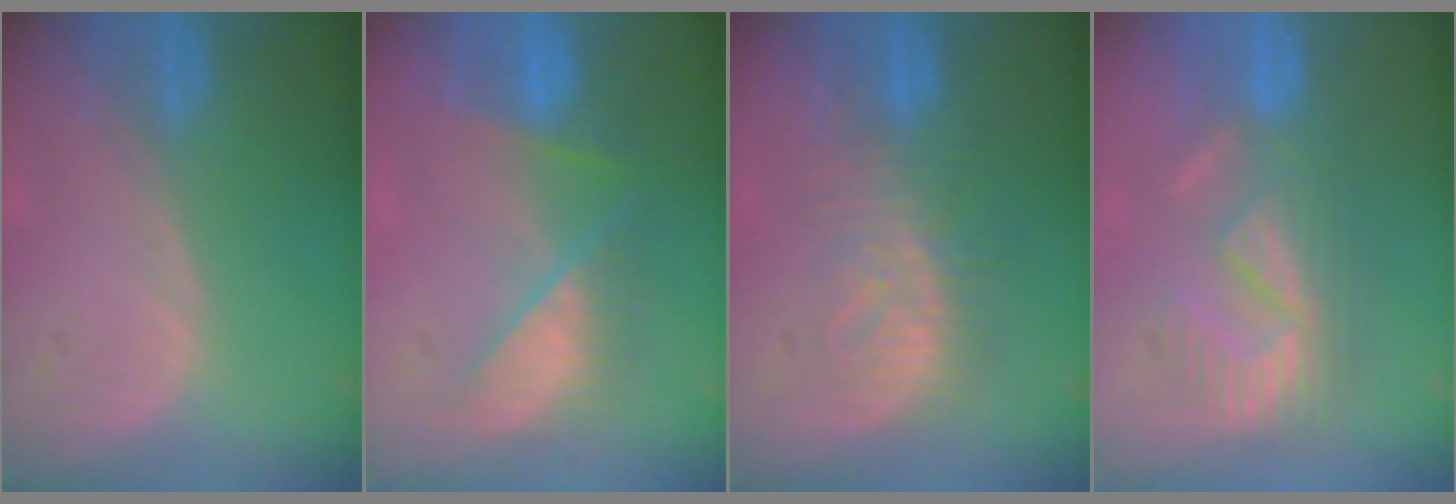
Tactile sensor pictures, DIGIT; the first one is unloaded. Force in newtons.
{"total": 7.2, "press": 6.9, "slide": 2.0}
{"total": 8.1, "press": 7.5, "slide": 3.2}
{"total": 9.2, "press": 8.0, "slide": 4.5}